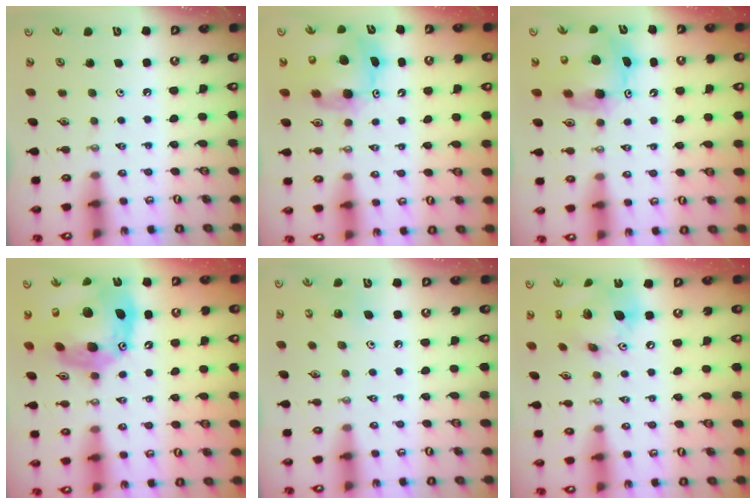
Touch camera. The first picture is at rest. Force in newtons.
{"total": 11.2, "press": 11.2, "slide": 1.2}
{"total": 11.2, "press": 11.2, "slide": 1.2}
{"total": 23.3, "press": 23.2, "slide": 2.2}
{"total": 6.4, "press": 6.3, "slide": 0.6}
{"total": 16.5, "press": 16.3, "slide": 3.1}